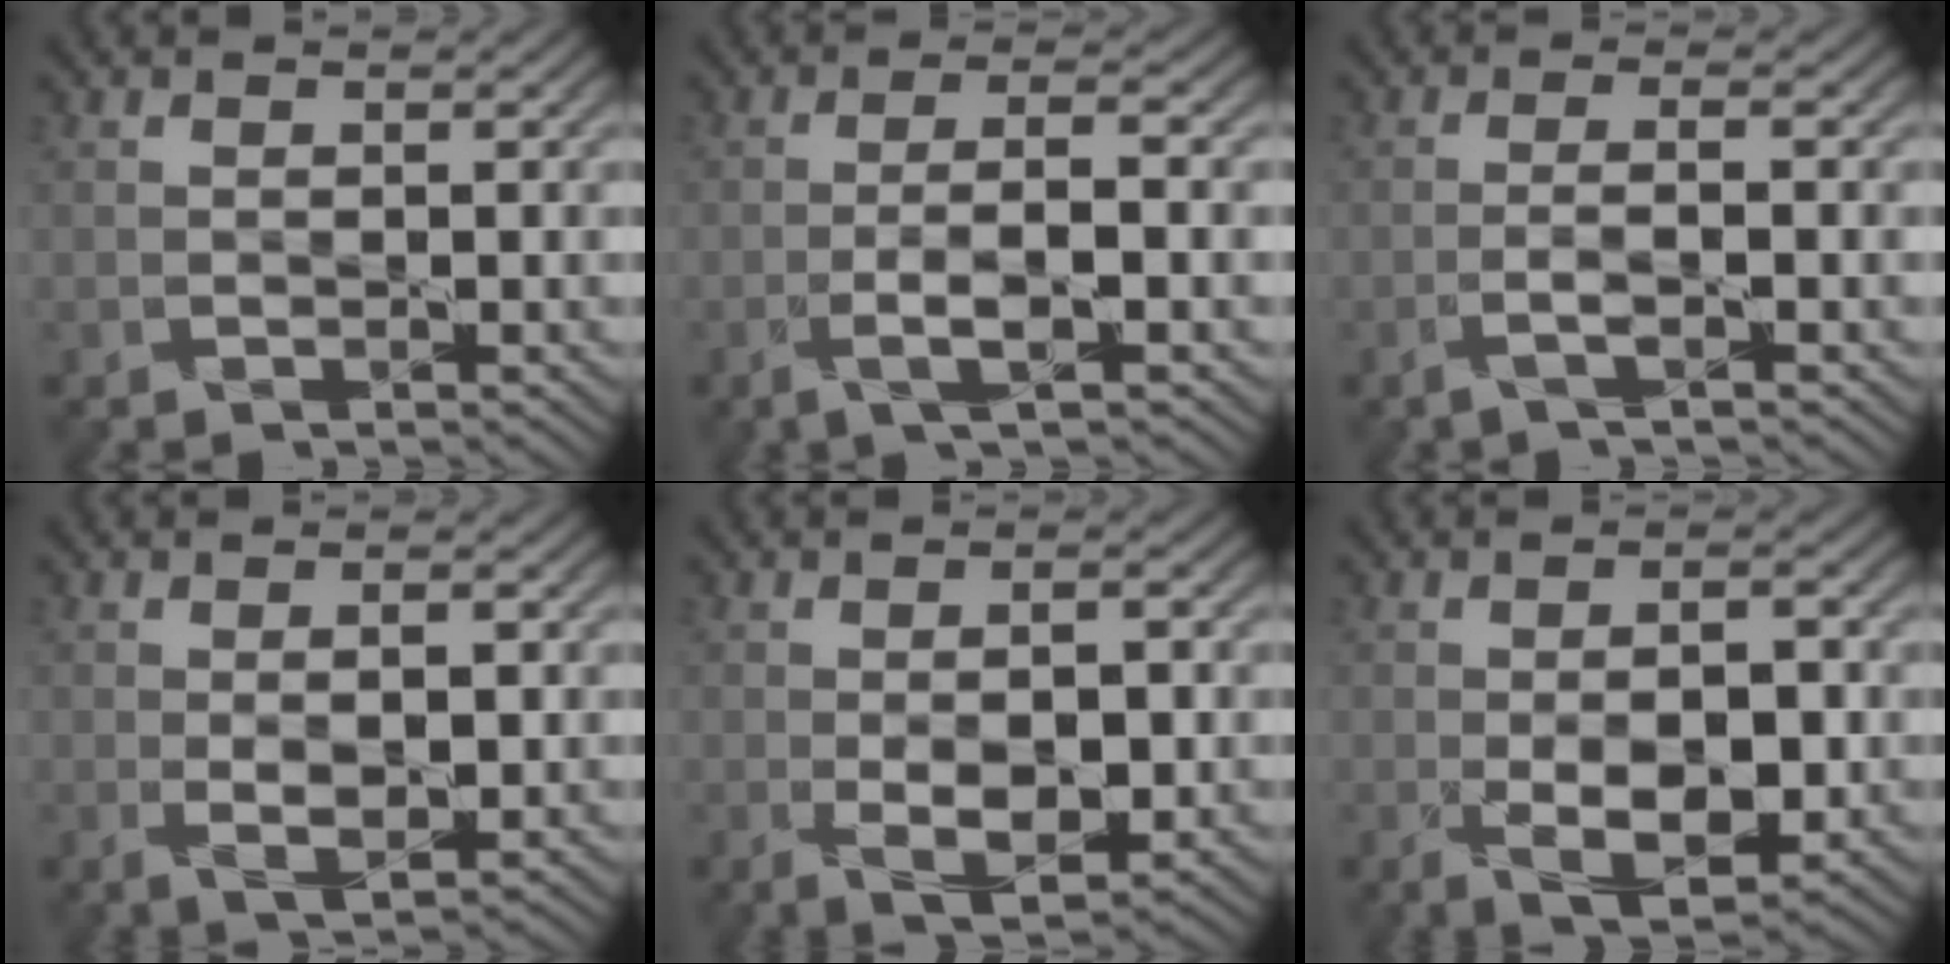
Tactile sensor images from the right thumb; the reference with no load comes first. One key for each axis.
{"total": 4.8, "fx": -1.7, "fy": 0.8, "fz": 4.5, "tx": -0.085, "ty": 0.012, "tz": -0.039}
{"total": 2.5, "fx": -1.1, "fy": 0.1, "fz": 2.2, "tx": -0.041, "ty": 0.015, "tz": -0.036}
{"total": 3.4, "fx": 0.2, "fy": 1.4, "fz": 3.1, "tx": -0.064, "ty": -0.003, "tz": 0.004}
{"total": 5.4, "fx": -0.6, "fy": 2.8, "fz": 4.6, "tx": -0.085, "ty": -0.013, "tz": -0.006}
{"total": 6.9, "fx": -1.2, "fy": 3.6, "fz": 5.8, "tx": -0.108, "ty": -0.015, "tz": -0.013}